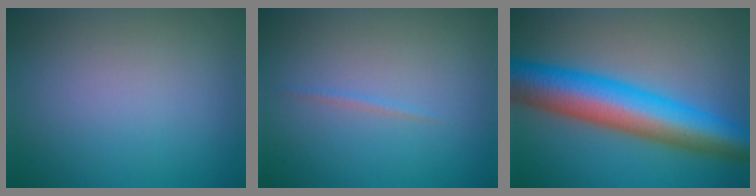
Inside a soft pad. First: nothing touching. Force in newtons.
{"total": 0.5, "press": 0.5, "slide": 0.1}
{"total": 10.8, "press": 10.8, "slide": 0.2}